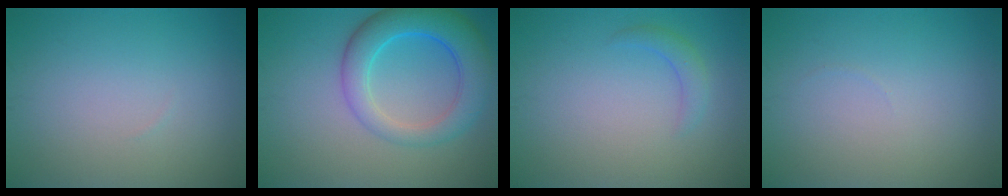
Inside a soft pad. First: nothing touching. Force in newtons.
{"total": 6.4, "press": 6.4, "slide": 0.4}
{"total": 1.6, "press": 1.6, "slide": 0.0}
{"total": 0.0}